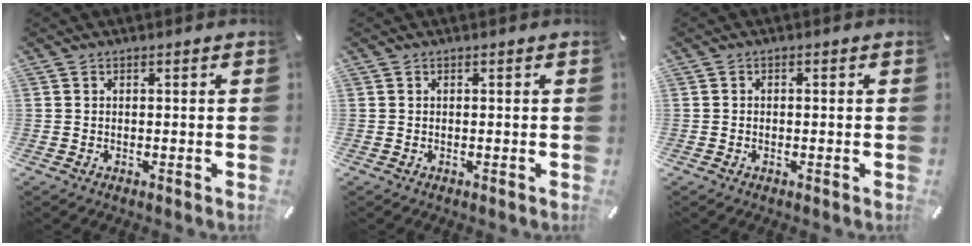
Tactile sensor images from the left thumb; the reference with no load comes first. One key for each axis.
{"total": 0.0}
{"total": 0.6, "fx": -0.4, "fy": 0.3, "fz": 0.2, "tx": -0.004, "ty": 0.001, "tz": -0.008}